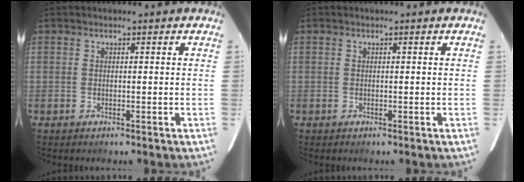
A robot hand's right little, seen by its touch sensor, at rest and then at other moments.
{"total": 0.0}